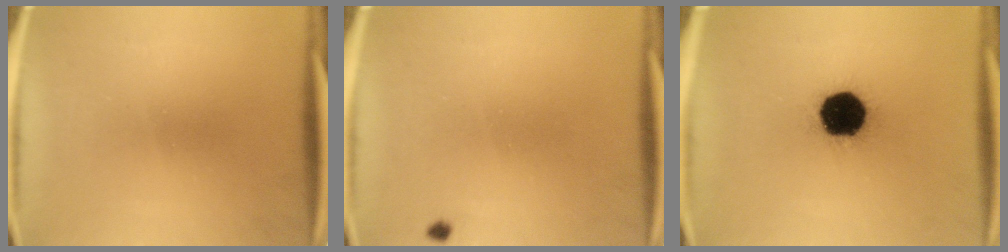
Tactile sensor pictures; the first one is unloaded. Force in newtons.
{"total": 0.7}
{"total": 18.2}